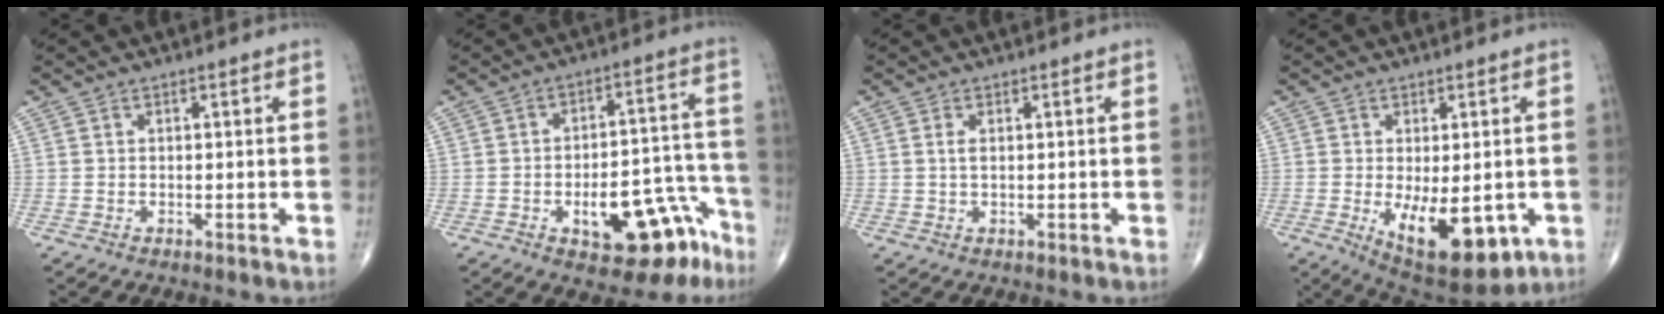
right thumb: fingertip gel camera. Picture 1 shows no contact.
{"total": 15.1, "force": [-8.1, 7.0, 10.7], "torque": [-0.106, 0.083, -0.101]}
{"total": 1.4, "force": [0.3, 0.6, 1.2], "torque": [-0.031, 0.002, 0.010]}
{"total": 13.7, "force": [-3.8, 6.2, 11.6], "torque": [-0.157, -0.019, -0.036]}